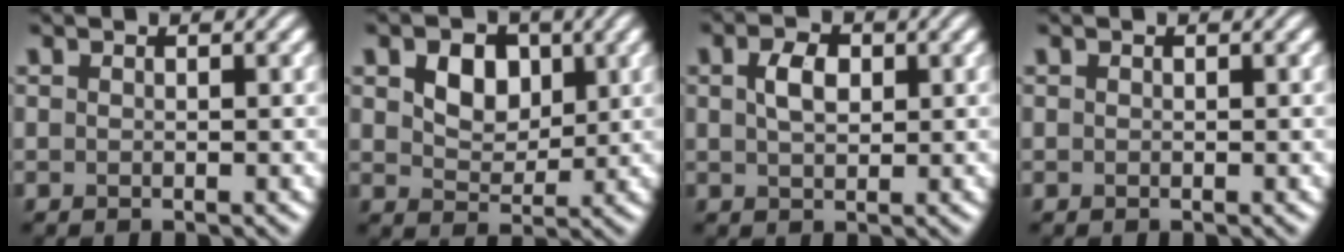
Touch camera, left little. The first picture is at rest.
{"total": 3.9, "force": [1.3, 2.7, 2.5], "torque": [-0.051, -0.001, 0.018]}
{"total": 2.7, "force": [0.7, 1.6, 2.0], "torque": [-0.044, 0.003, 0.013]}
{"total": 0.0}